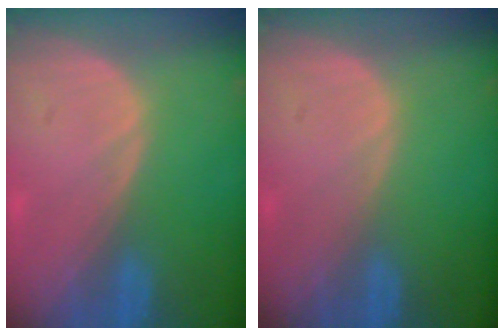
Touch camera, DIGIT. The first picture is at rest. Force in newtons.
{"total": 0.0}